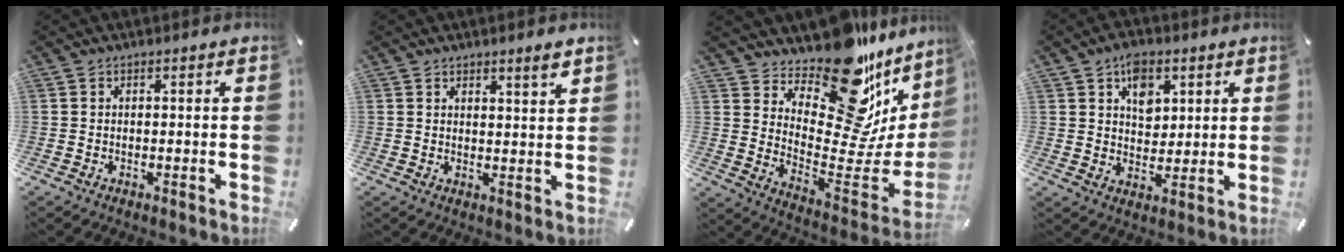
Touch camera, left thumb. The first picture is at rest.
{"total": 2.8, "force": [2.5, 0.5, 1.2], "torque": [-0.018, -0.012, 0.044]}
{"total": 22.5, "force": [15.6, 10.1, 12.6], "torque": [-0.142, -0.139, 0.253]}
{"total": 7.6, "force": [3.5, 5.6, 3.6], "torque": [-0.040, -0.009, 0.058]}